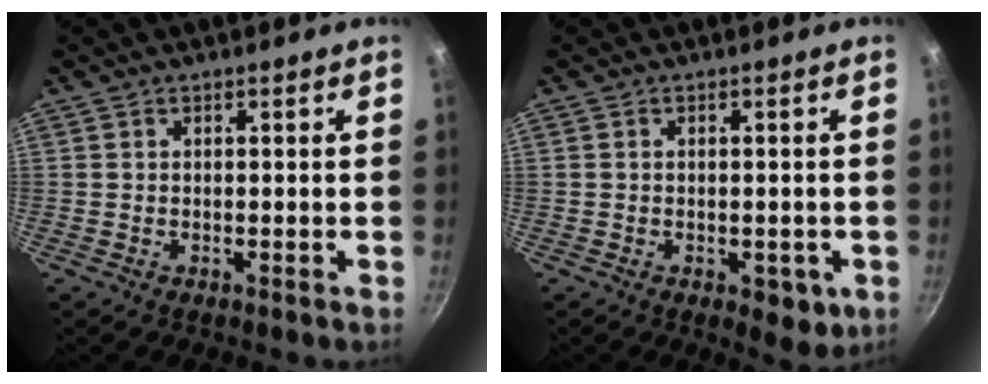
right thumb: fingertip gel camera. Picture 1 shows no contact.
{"total": 5.2, "force": [-1.7, 2.9, 4.1], "torque": [-0.034, 0.003, -0.015]}